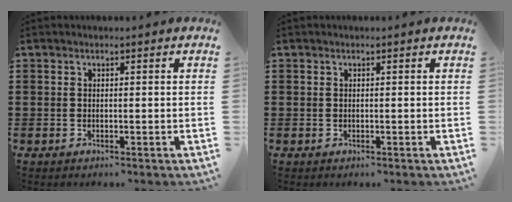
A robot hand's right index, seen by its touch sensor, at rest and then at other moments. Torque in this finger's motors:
{"motor_torque": [0.25, 0.26, 0.00, -0.01]}